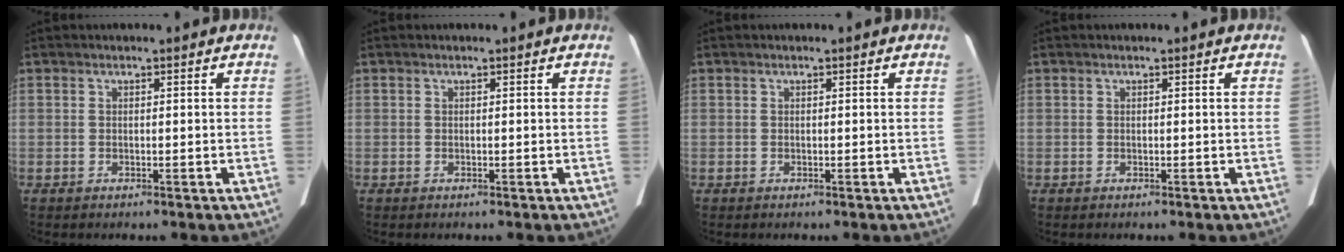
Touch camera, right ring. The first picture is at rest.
{"total": 0.0}
{"total": 0.0}
{"total": 0.0}